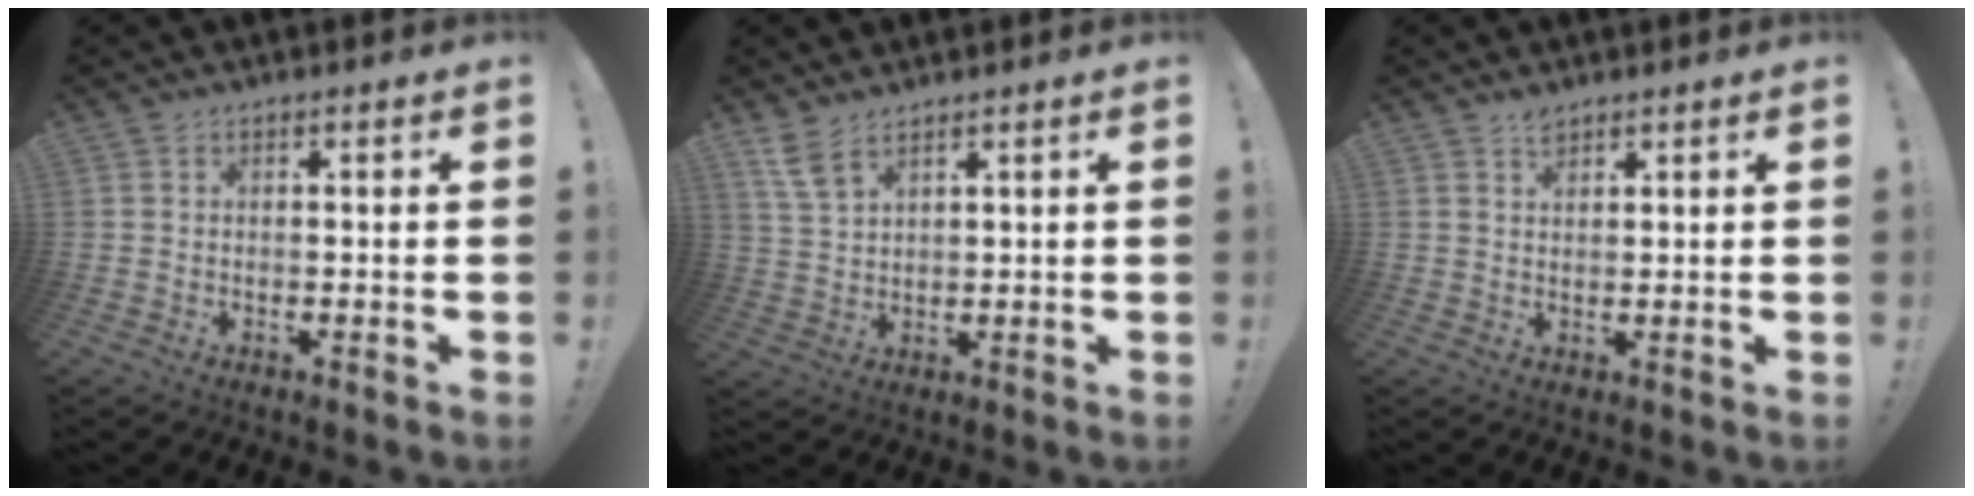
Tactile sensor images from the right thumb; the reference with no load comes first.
{"total": 5.8, "force": [4.4, 1.9, 3.3], "torque": [-0.063, -0.021, 0.083]}
{"total": 2.1, "force": [1.8, 0.8, 0.7], "torque": [-0.009, -0.009, 0.032]}